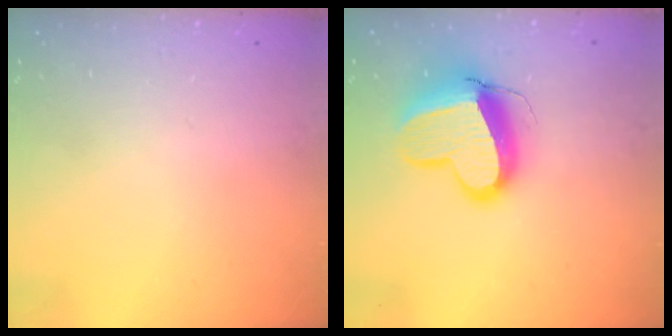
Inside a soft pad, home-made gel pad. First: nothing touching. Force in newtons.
{"total": 14.4, "press": 14.3, "slide": 1.6}